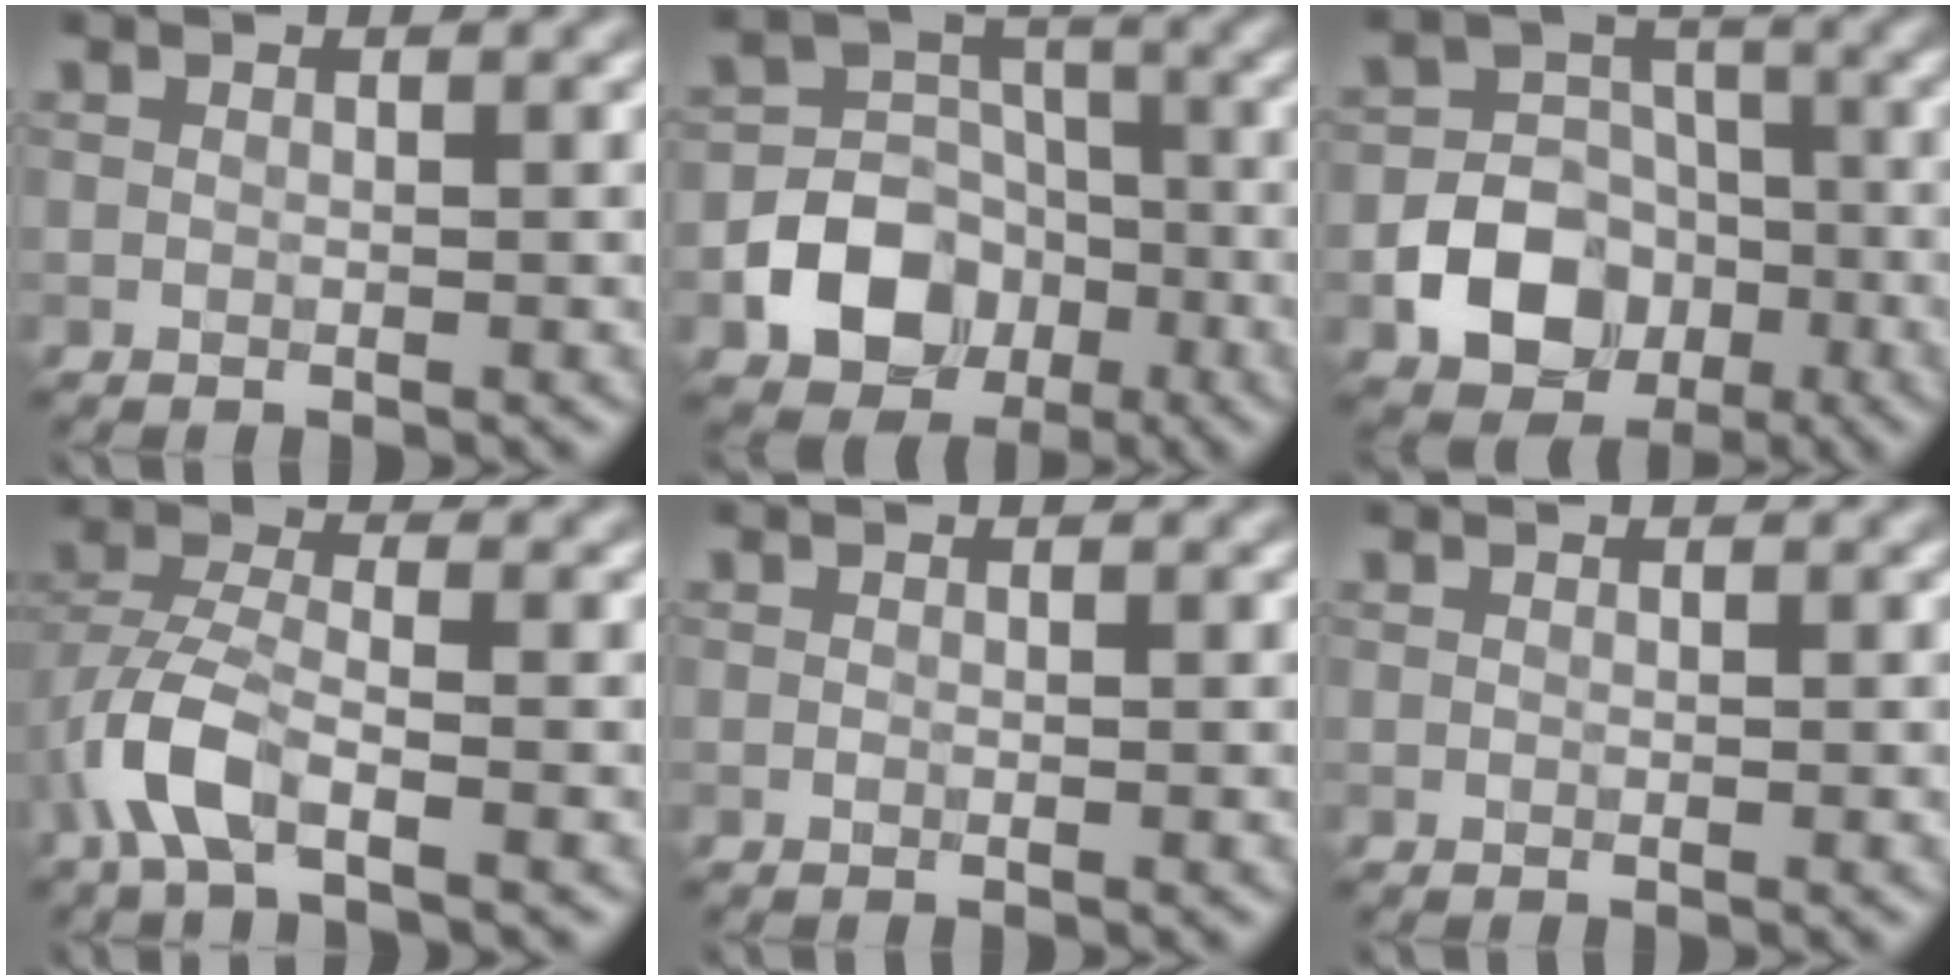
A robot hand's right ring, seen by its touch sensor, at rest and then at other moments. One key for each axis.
{"total": 9.3, "fx": -3.8, "fy": 7.7, "fz": 3.5, "tx": -0.036, "ty": -0.014, "tz": -0.092}
{"total": 8.2, "fx": -2.9, "fy": 6.9, "fz": 3.4, "tx": -0.033, "ty": -0.006, "tz": -0.074}
{"total": 4.9, "fx": -2.3, "fy": 2.0, "fz": 3.8, "tx": -0.086, "ty": 0.004, "tz": -0.053}
{"total": 0.0}
{"total": 0.0}